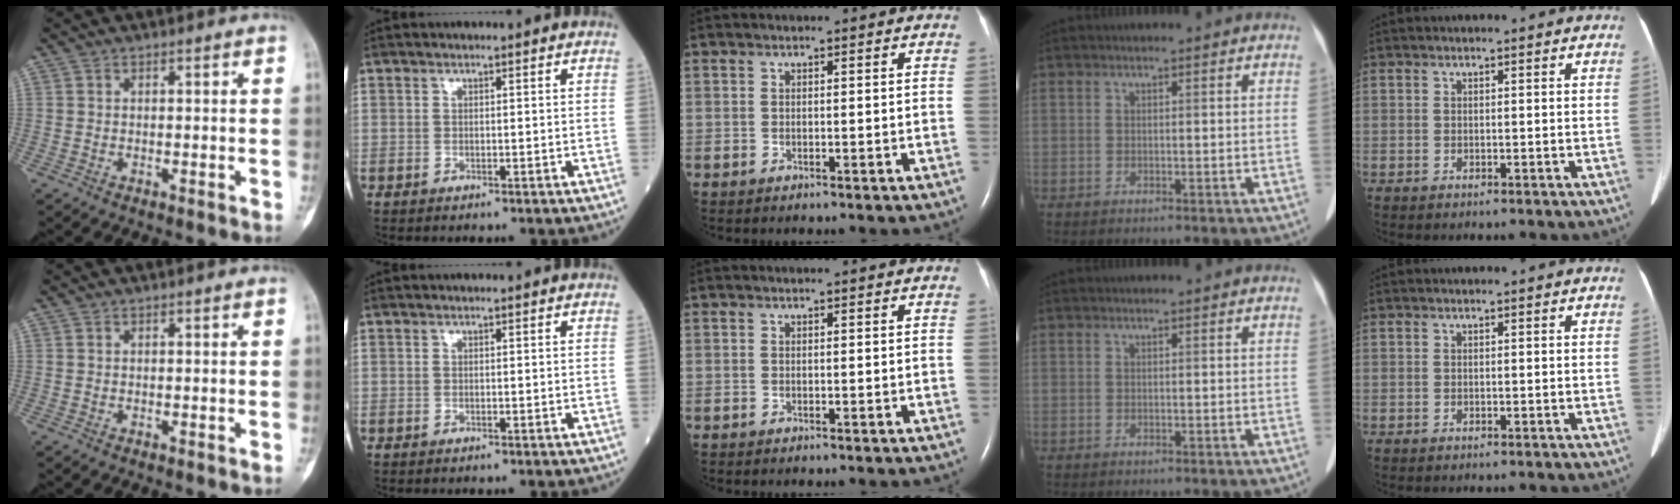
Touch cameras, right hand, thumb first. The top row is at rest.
{}